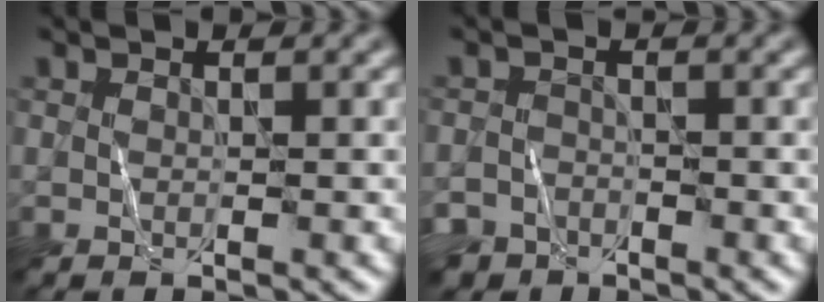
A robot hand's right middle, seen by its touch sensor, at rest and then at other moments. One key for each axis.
{"total": 3.4, "fx": -2.8, "fy": 1.9, "fz": 0.2, "tx": 0.012, "ty": -0.002, "tz": -0.047}